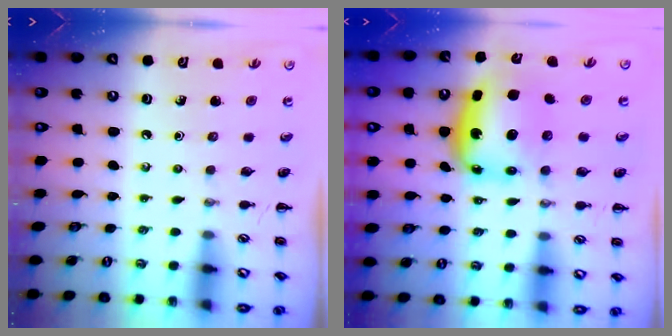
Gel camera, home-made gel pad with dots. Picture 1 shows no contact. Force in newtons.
{"total": 6.6, "press": 6.3, "slide": 2.0}